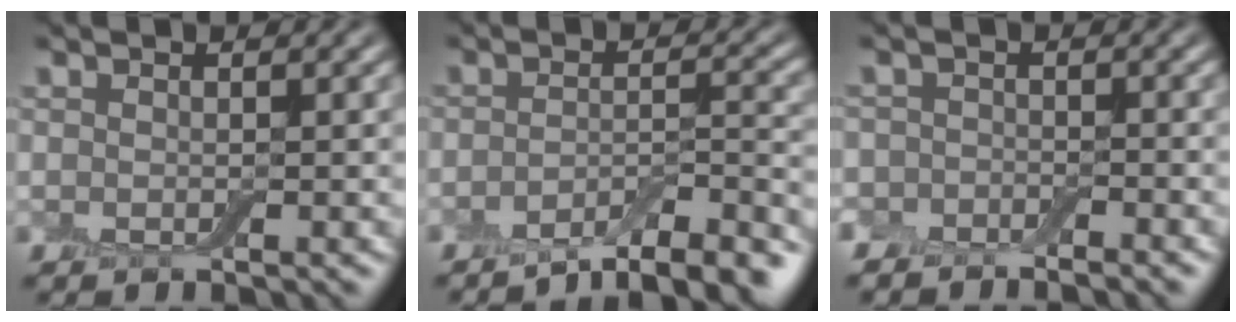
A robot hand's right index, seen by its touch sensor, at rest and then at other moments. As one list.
[{"total": 6.5, "force": [-5.3, 1.4, 3.6], "torque": [-0.055, 0.004, -0.084]}, {"total": 2.4, "force": [-2.1, 1.1, 0.4], "torque": [0.009, 0.006, -0.042]}]